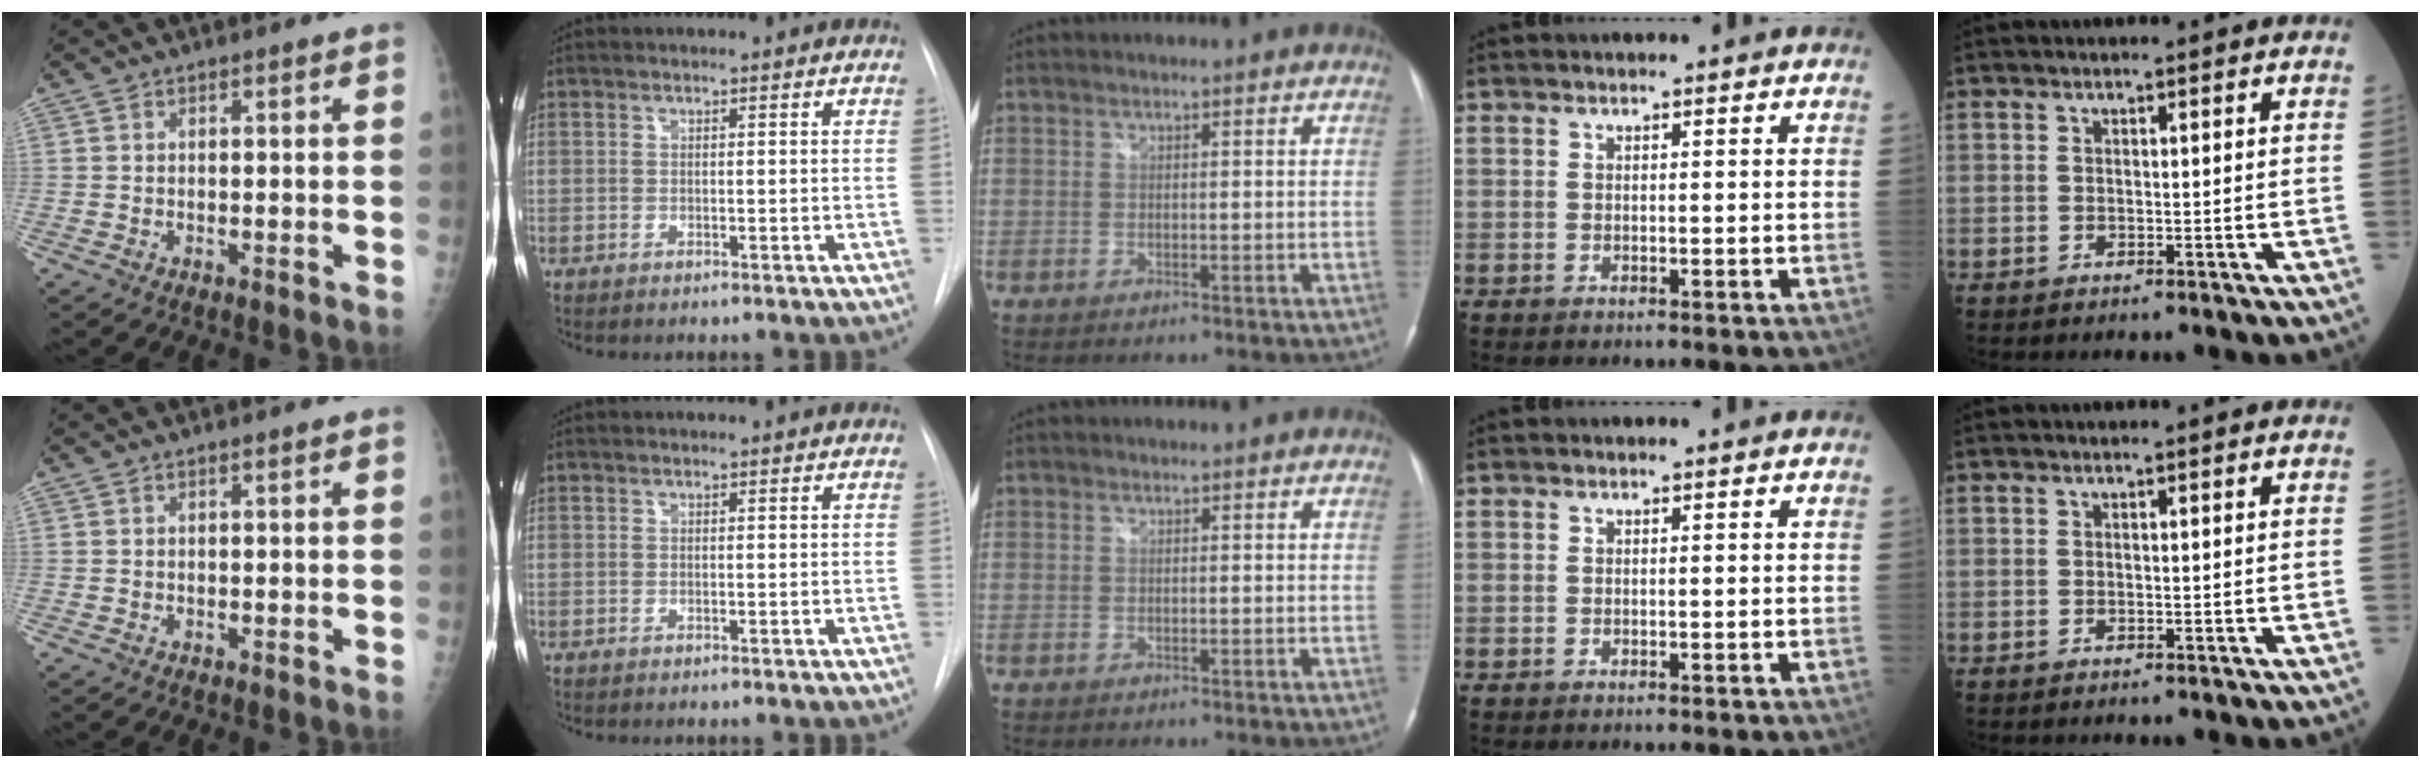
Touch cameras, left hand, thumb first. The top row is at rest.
{}